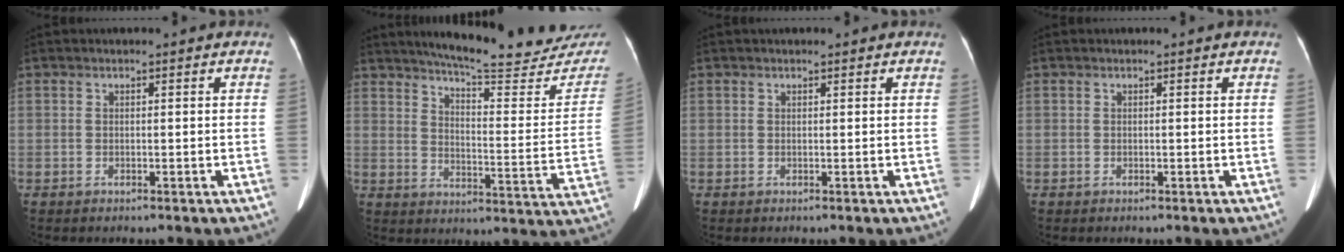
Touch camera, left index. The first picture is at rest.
{"total": 24.4, "force": [22.4, 3.1, 9.2], "torque": [-0.123, -0.084, 0.269]}
{"total": 1.2, "force": [1.0, 0.3, 0.5], "torque": [-0.009, 0.017, 0.015]}
{"total": 0.0}